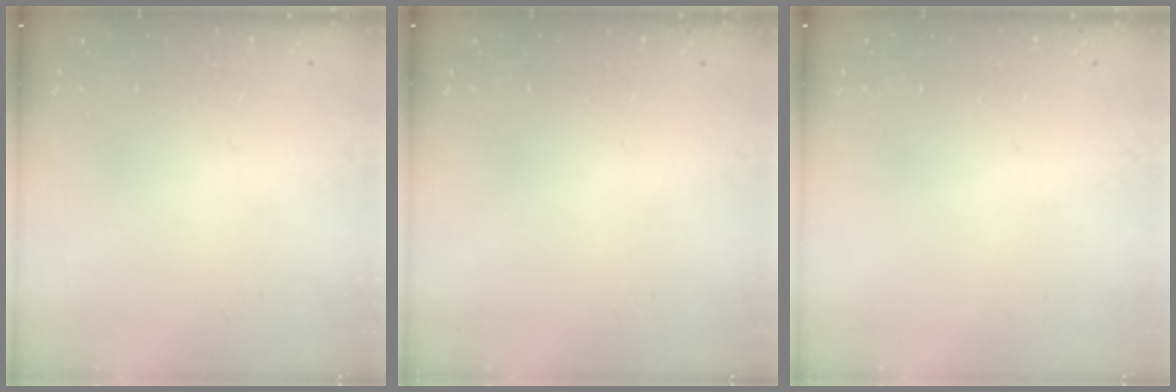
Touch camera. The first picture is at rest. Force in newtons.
{"total": 0.0}
{"total": 0.0}